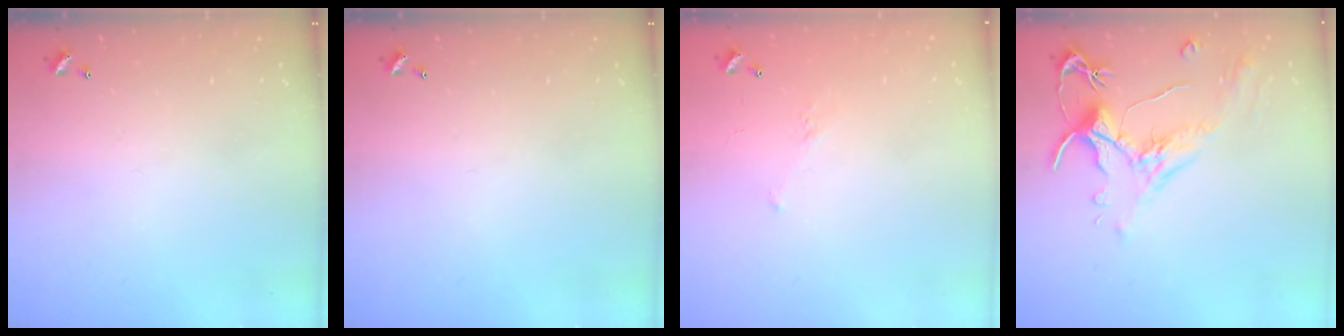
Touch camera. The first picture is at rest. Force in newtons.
{"total": 0.0}
{"total": 4.8, "press": 4.7, "slide": 0.9}
{"total": 1.8, "press": 1.2, "slide": 1.3}